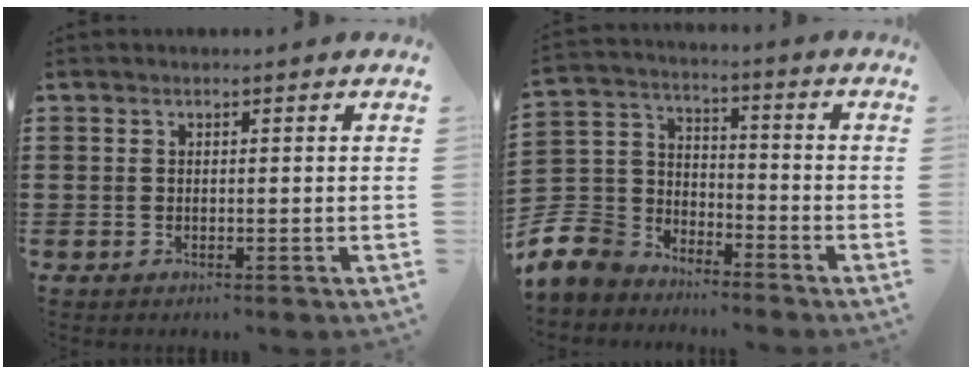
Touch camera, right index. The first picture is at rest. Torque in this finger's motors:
{"motor_torque": [-0.65, 1.49, -1.05, -0.21]}